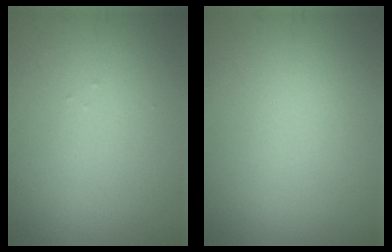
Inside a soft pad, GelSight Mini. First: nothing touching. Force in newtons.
{"total": 0.0}